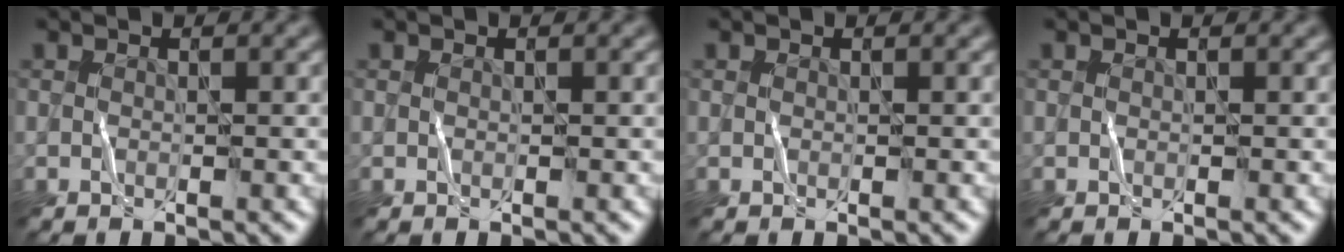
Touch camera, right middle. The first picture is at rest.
{"total": 0.0}
{"total": 0.0}
{"total": 0.0}